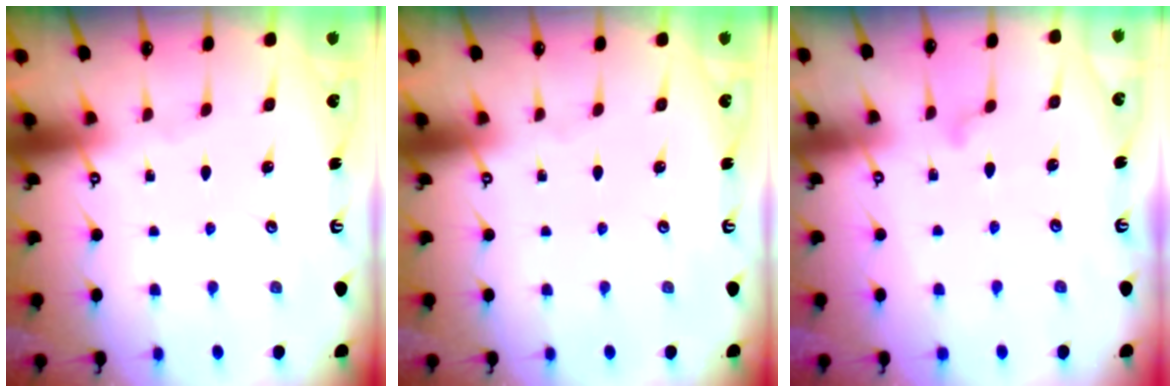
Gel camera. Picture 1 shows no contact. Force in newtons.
{"total": 0.0}
{"total": 7.1, "press": 7.1, "slide": 0.3}